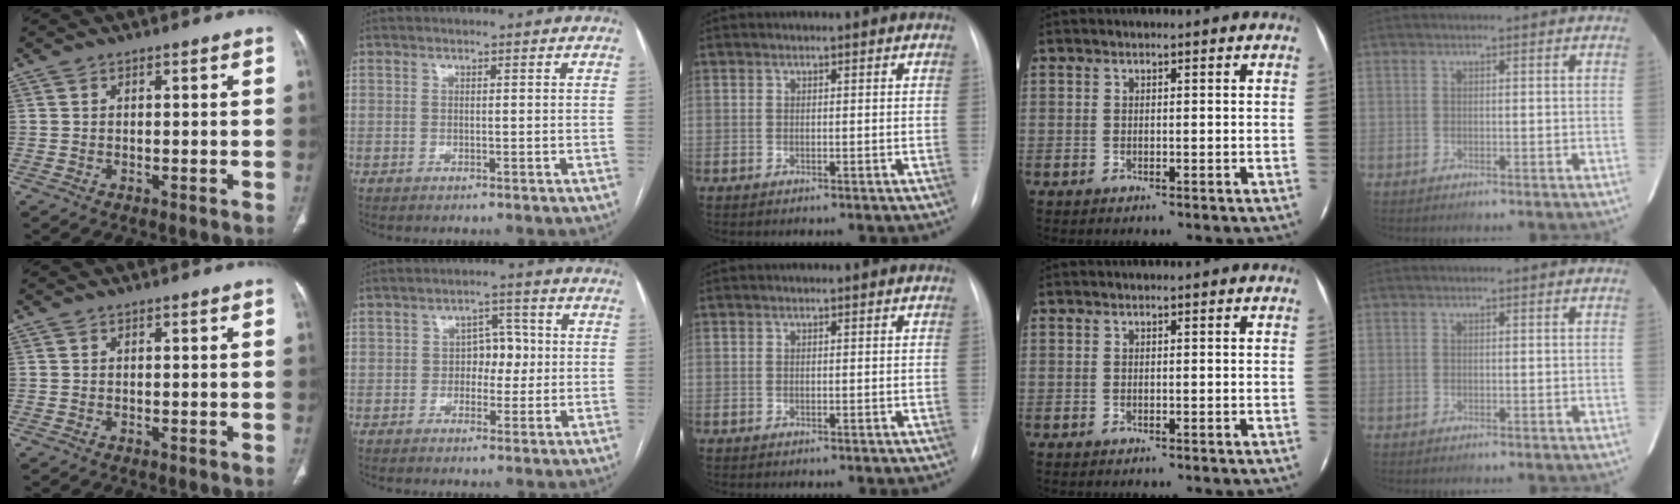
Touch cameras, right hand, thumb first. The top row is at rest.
{"index": {"total": 4.3, "force": [-0.2, 3.0, 3.1], "torque": [-0.038, 0.016, -0.004]}}